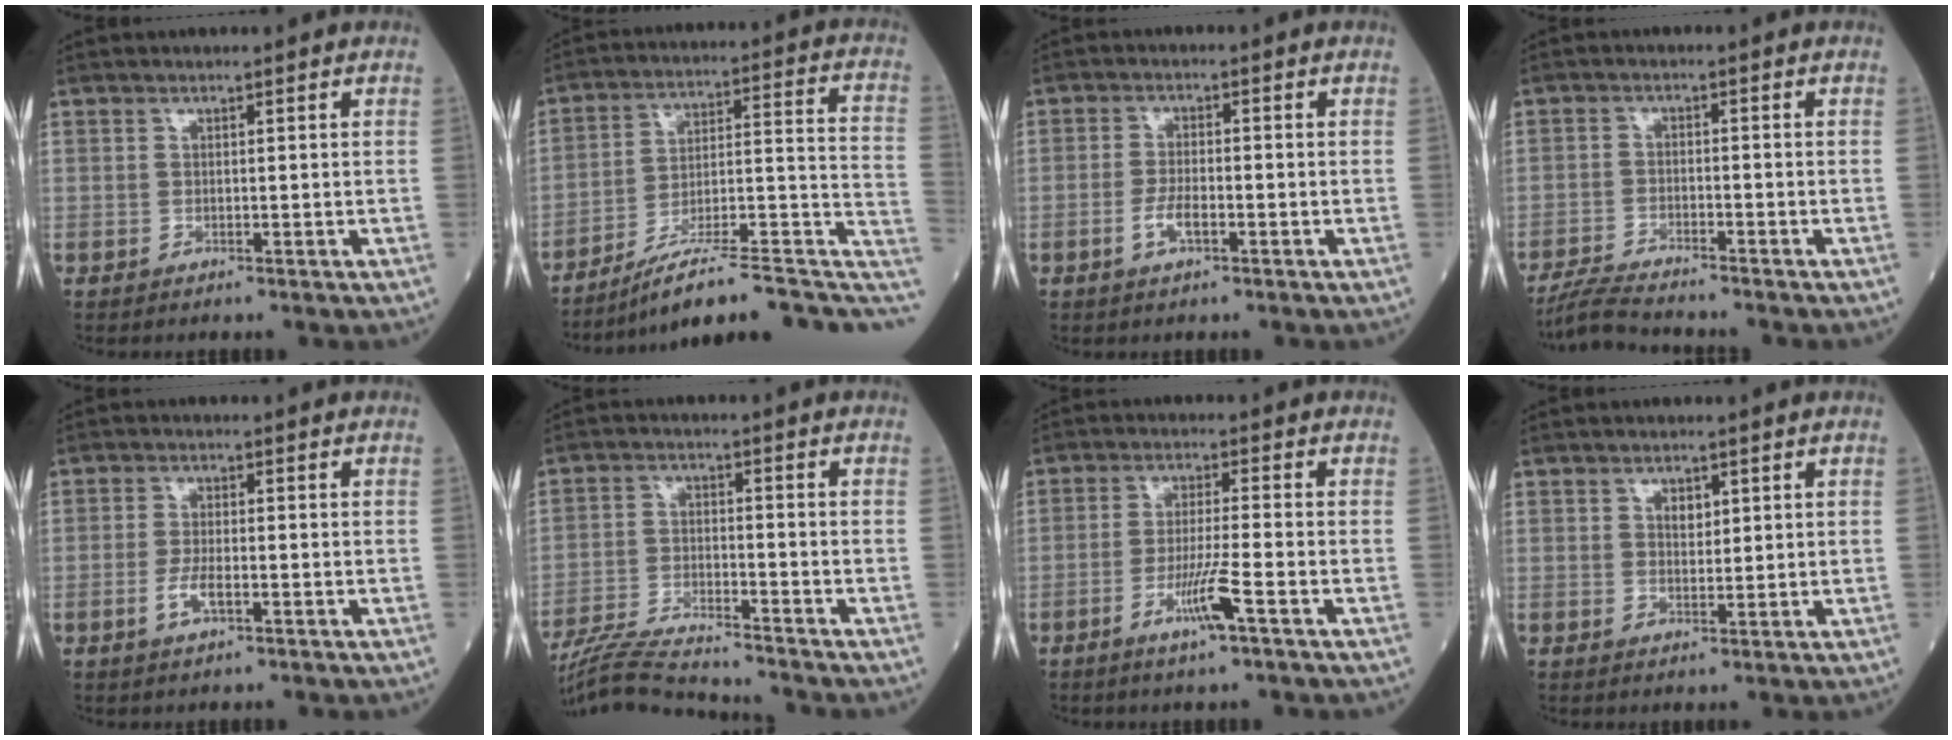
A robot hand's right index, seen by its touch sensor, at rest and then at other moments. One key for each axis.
{"total": 17.1, "fx": -12.2, "fy": 2.2, "fz": 11.7, "tx": -0.132, "ty": 0.053, "tz": -0.186}
{"total": 3.3, "fx": -1.3, "fy": 1.0, "fz": 2.8, "tx": -0.058, "ty": 0.002, "tz": -0.025}
{"total": 6.2, "fx": -5.9, "fy": -0.1, "fz": 2.1, "tx": -0.037, "ty": -0.022, "tz": -0.106}
{"total": 3.2, "fx": -1.2, "fy": 0.9, "fz": 2.8, "tx": -0.059, "ty": 0.000, "tz": -0.021}
{"total": 13.5, "fx": -12.7, "fy": 0.2, "fz": 4.5, "tx": -0.079, "ty": -0.011, "tz": -0.212}
{"total": 5.8, "fx": -2.8, "fy": -0.5, "fz": 5.1, "tx": -0.097, "ty": -0.011, "tz": -0.054}
{"total": 2.0, "fx": 0.9, "fy": 1.2, "fz": 1.3, "tx": -0.018, "ty": -0.001, "tz": 0.014}